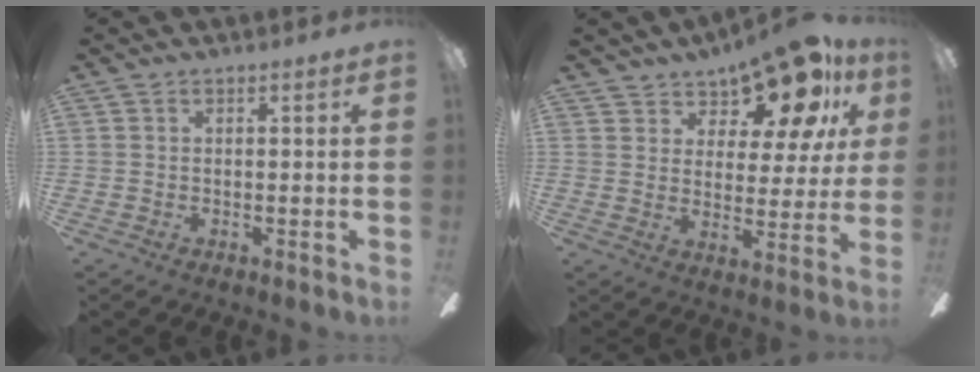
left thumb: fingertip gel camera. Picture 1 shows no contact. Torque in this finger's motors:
{"motor_torque": [1.43, 1.73, 0.33, -0.48, 0.09]}